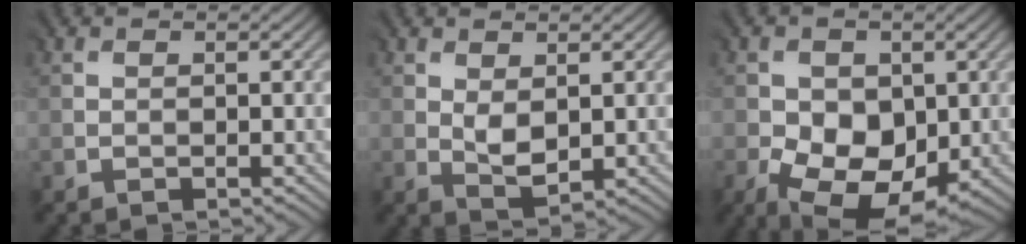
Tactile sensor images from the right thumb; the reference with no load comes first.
{"total": 3.0, "force": [0.5, 1.8, 2.4], "torque": [-0.053, -0.005, 0.017]}
{"total": 11.2, "force": [-2.8, 7.8, 7.6], "torque": [-0.131, -0.018, -0.039]}